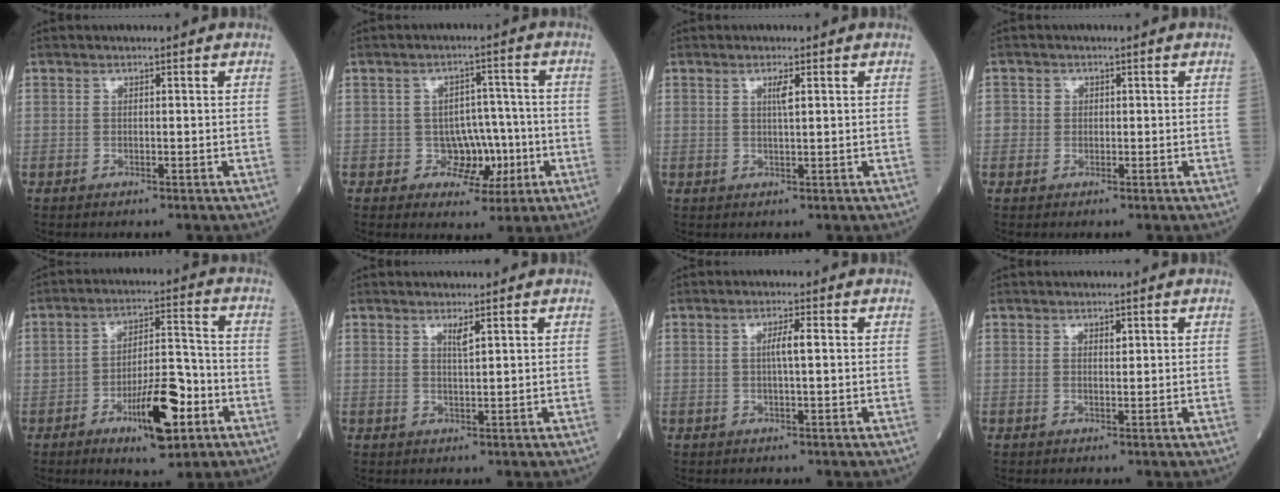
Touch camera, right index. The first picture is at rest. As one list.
[{"total": 5.7, "force": [-1.5, 4.5, 3.2], "torque": [-0.025, 0.015, -0.016]}, {"total": 1.8, "force": [0.7, 0.0, 1.6], "torque": [-0.031, -0.002, 0.011]}, {"total": 1.6, "force": [-0.2, 1.6, 0.2], "torque": [0.008, 0.007, -0.004]}, {"total": 11.0, "force": [-4.6, 3.1, 9.4], "torque": [-0.151, 0.004, -0.071]}, {"total": 1.6, "force": [1.0, -0.1, 1.2], "torque": [-0.023, -0.007, 0.018]}, {"total": 2.5, "force": [0.3, 0.0, 2.4], "torque": [-0.044, 0.001, 0.003]}, {"total": 1.0, "force": [0.6, 0.4, 0.7], "torque": [-0.010, -0.002, 0.009]}]